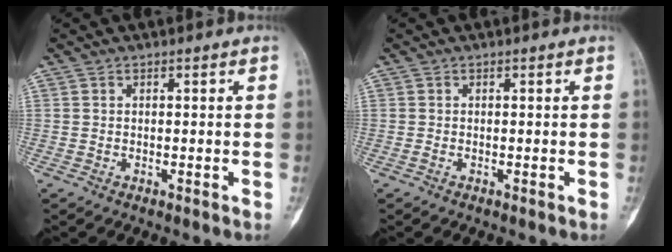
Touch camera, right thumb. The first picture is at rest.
{"total": 0.0}